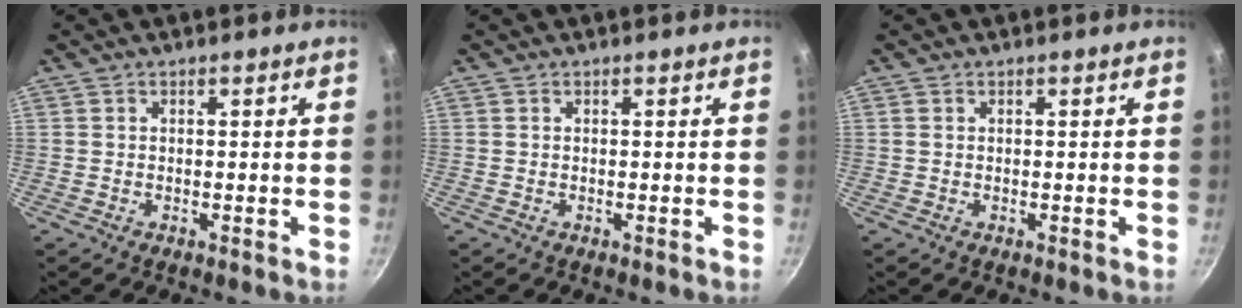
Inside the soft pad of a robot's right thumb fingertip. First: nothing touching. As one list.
[{"total": 0.0}, {"total": 0.6, "force": [0.1, 0.4, 0.5], "torque": [-0.010, 0.001, 0.002]}]